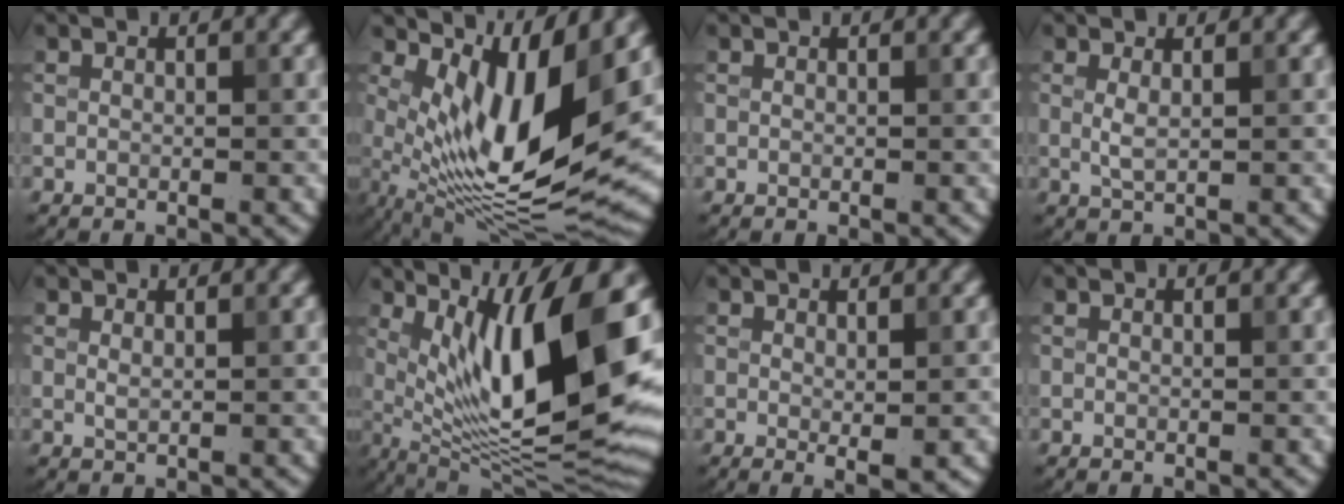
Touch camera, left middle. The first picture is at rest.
{"total": 11.1, "force": [2.9, 4.0, 10.0], "torque": [-0.181, -0.023, 0.062]}
{"total": 0.0}
{"total": 1.3, "force": [0.4, 0.4, 1.2], "torque": [-0.028, -0.004, 0.009]}
{"total": 0.6, "force": [0.3, 0.2, 0.5], "torque": [-0.010, -0.001, 0.007]}
{"total": 14.6, "force": [3.6, 4.2, 13.5], "torque": [-0.207, -0.011, 0.067]}
{"total": 1.5, "force": [0.0, 0.1, 1.5], "torque": [-0.023, -0.009, 0.001]}
{"total": 0.0}